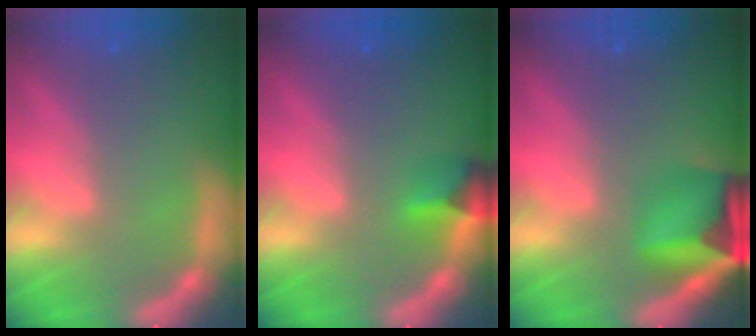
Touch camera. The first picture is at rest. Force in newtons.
{"total": 2.4}
{"total": 6.9}